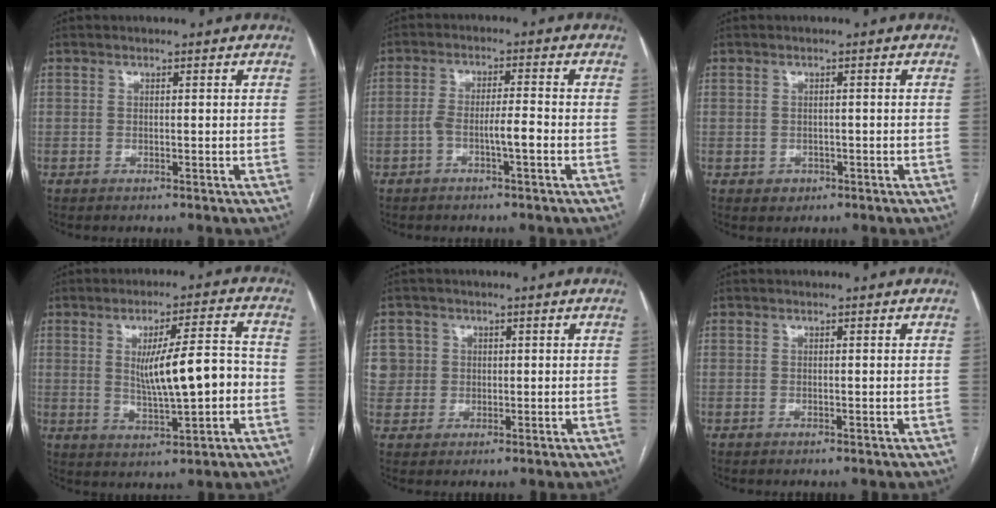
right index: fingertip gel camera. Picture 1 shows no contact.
{"total": 4.2, "force": [-1.7, 0.3, 3.8], "torque": [-0.072, 0.014, -0.029]}
{"total": 2.0, "force": [-0.7, 1.8, 0.4], "torque": [0.001, 0.005, -0.004]}
{"total": 10.2, "force": [-0.3, 1.7, 10.0], "torque": [-0.161, 0.011, 0.001]}
{"total": 5.1, "force": [1.1, 5.0, 0.1], "torque": [0.008, 0.015, 0.024]}
{"total": 0.0}